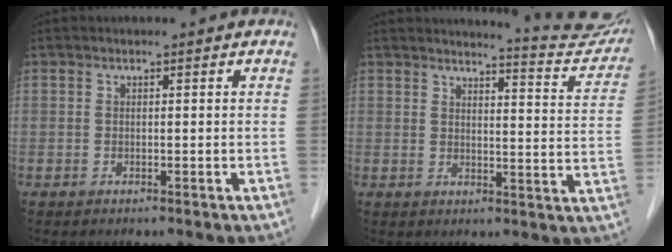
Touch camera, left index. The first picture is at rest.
{"total": 11.5, "force": [11.4, 0.0, 1.5], "torque": [-0.012, -0.065, 0.115]}